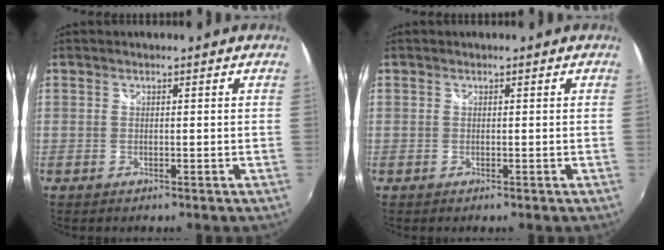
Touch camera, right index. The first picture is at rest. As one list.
[{"total": 0.0}]